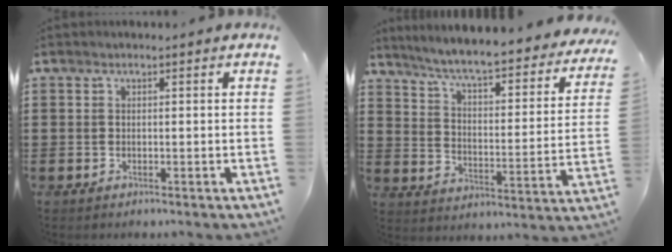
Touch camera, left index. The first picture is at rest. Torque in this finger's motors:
{"motor_torque": [1.16, 0.09, 1.05, 0.21]}